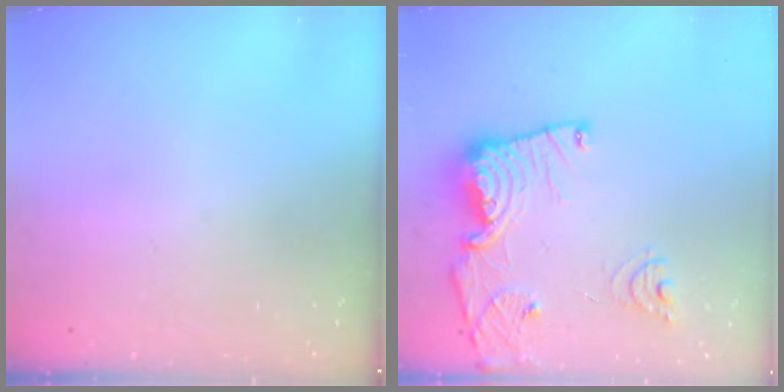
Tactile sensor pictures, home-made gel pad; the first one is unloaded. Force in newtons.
{"total": 16.7, "press": 16.6, "slide": 1.6}